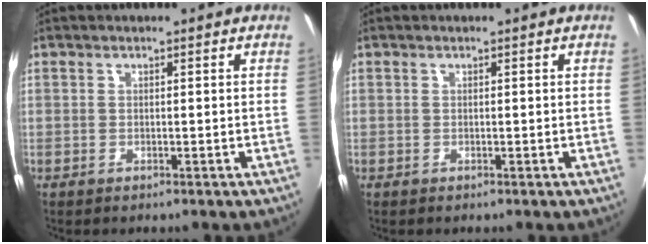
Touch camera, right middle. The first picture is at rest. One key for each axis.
{"total": 0.0}